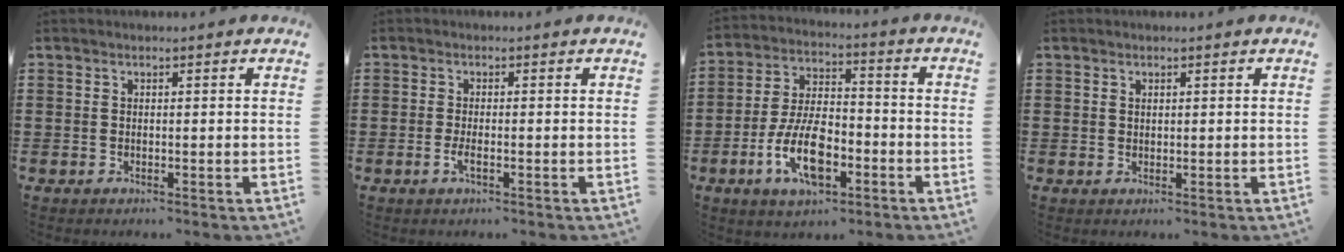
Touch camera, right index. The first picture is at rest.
{"total": 1.8, "force": [-0.5, 0.3, 1.7], "torque": [-0.037, -0.004, -0.011]}
{"total": 11.0, "force": [-4.4, 5.1, 8.7], "torque": [-0.193, -0.001, -0.081]}
{"total": 0.7, "force": [0.4, 0.5, 0.3], "torque": [-0.007, 0.002, 0.009]}